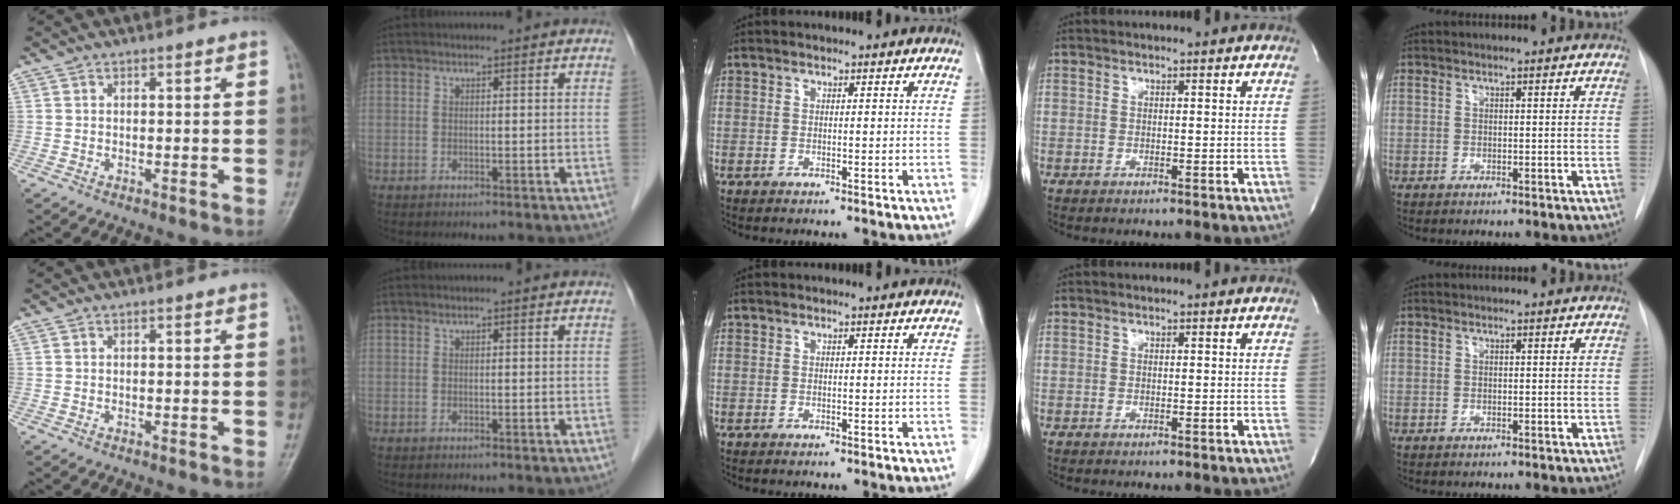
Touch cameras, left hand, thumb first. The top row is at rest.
{}